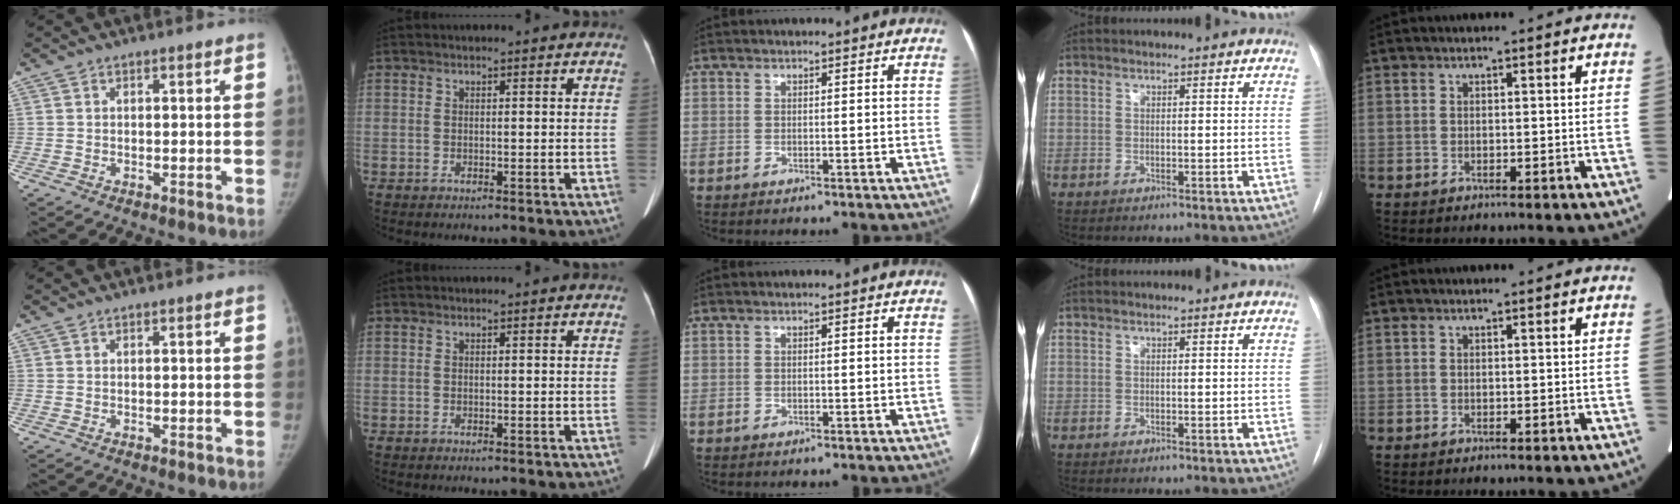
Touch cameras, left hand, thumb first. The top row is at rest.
{}